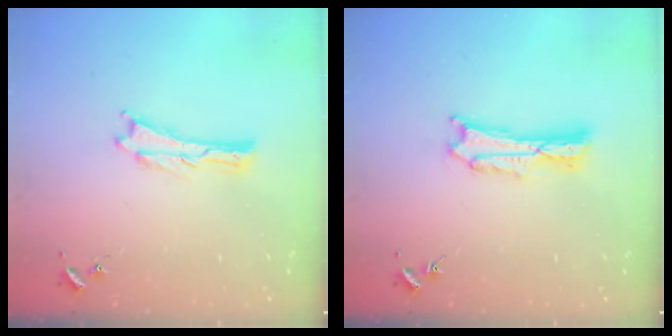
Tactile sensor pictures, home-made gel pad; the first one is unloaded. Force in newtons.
{"total": 2.7, "press": 2.7, "slide": 0.3}